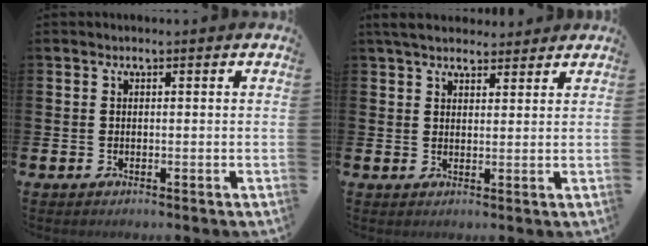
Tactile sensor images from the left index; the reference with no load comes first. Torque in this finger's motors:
{"motor_torque": [1.23, -0.92, 0.21, 0.16]}